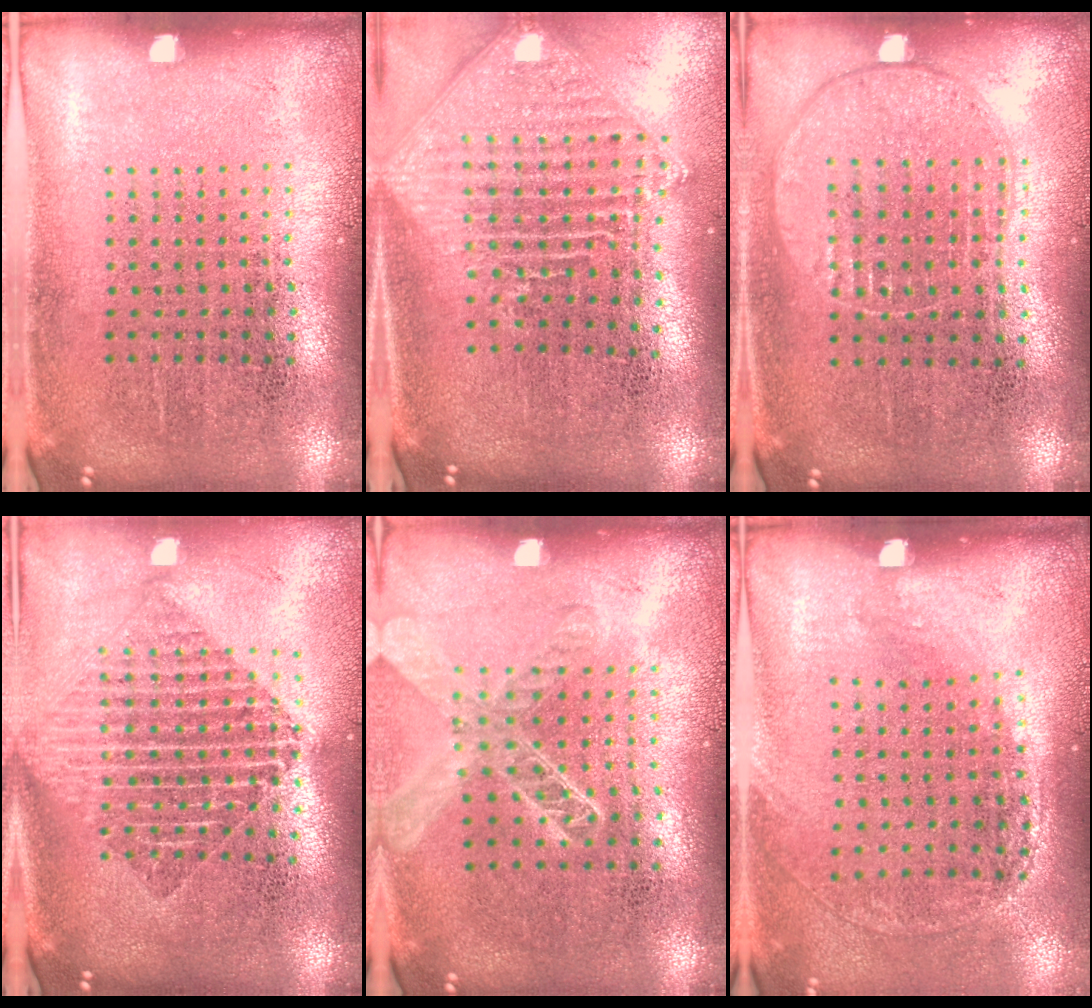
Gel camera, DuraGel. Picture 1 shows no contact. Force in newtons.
{"total": 2.4, "press": 1.9, "slide": 1.5}
{"total": 1.0, "press": 0.9, "slide": 0.4}
{"total": 1.9, "press": 1.6, "slide": 1.1}
{"total": 1.4, "press": 1.3, "slide": 0.5}
{"total": 1.3, "press": 0.9, "slide": 0.9}